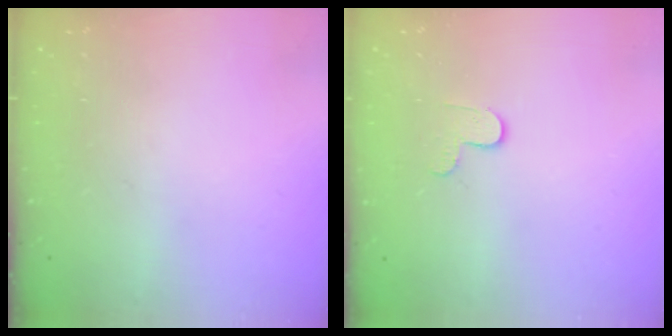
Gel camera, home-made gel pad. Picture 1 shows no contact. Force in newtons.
{"total": 5.5, "press": 5.5, "slide": 0.5}